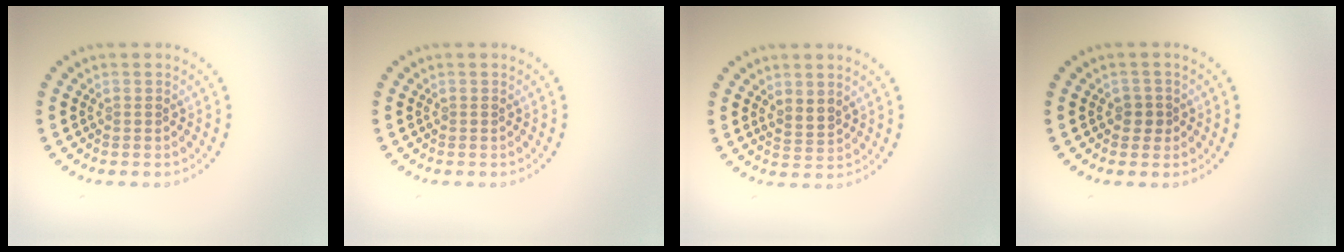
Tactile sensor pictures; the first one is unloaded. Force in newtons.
{"total": 0.0}
{"total": 1.7, "press": 1.4, "slide": 0.9}
{"total": 1.4, "press": 1.2, "slide": 0.6}